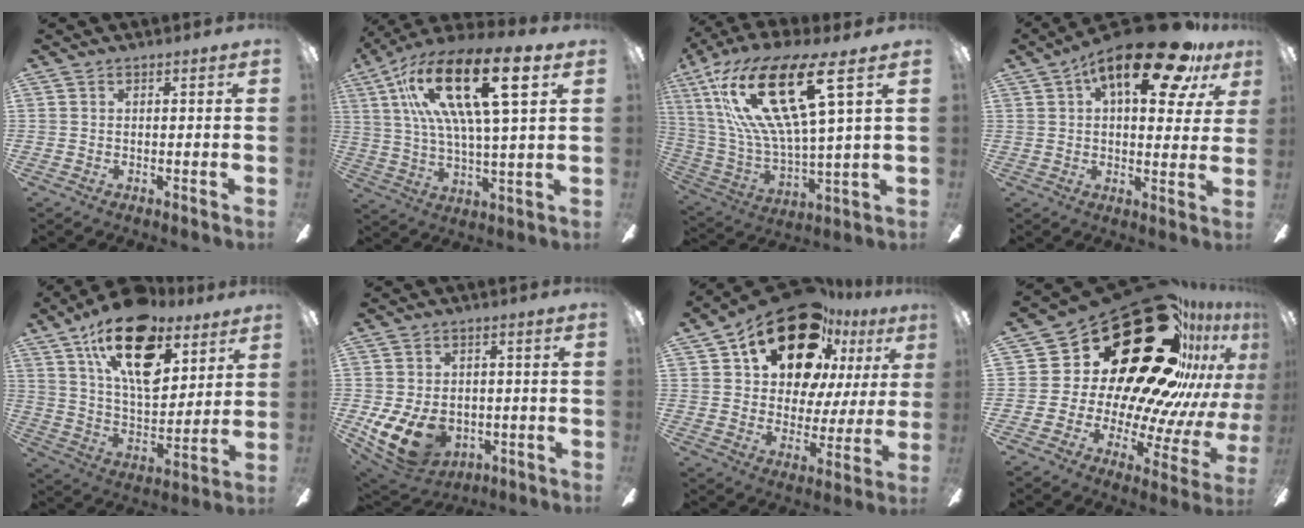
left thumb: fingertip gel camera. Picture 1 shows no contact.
{"total": 21.7, "force": [10.3, 6.0, 18.1], "torque": [-0.348, -0.037, 0.153]}
{"total": 24.8, "force": [11.2, 7.1, 20.9], "torque": [-0.437, -0.046, 0.180]}
{"total": 20.2, "force": [10.6, 7.6, 15.4], "torque": [-0.216, -0.046, 0.163]}
{"total": 22.4, "force": [12.7, 11.4, 14.6], "torque": [-0.237, -0.056, 0.222]}
{"total": 14.2, "force": [-4.7, 9.6, 9.3], "torque": [-0.196, 0.023, -0.076]}
{"total": 22.5, "force": [14.1, 11.5, 13.2], "torque": [-0.223, -0.081, 0.246]}
{"total": 39.6, "force": [20.0, 19.6, 28.0], "torque": [-0.389, -0.176, 0.400]}